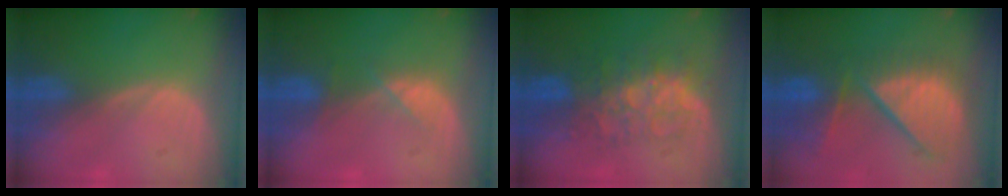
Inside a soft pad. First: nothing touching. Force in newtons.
{"total": 2.4, "press": 2.3, "slide": 0.5}
{"total": 7.9, "press": 7.7, "slide": 2.0}
{"total": 11.5, "press": 10.4, "slide": 5.0}